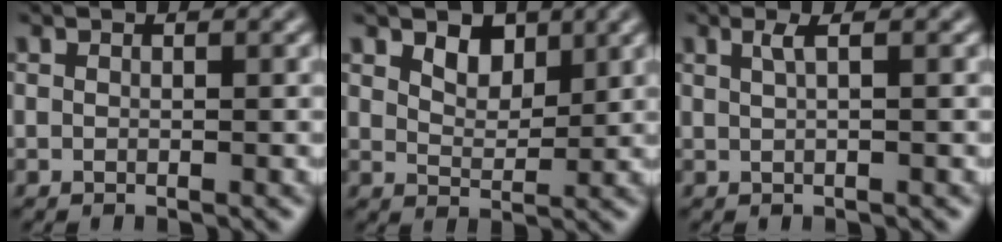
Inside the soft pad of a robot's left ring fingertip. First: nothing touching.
{"total": 2.7, "force": [1.7, 1.5, 1.4], "torque": [-0.030, -0.005, 0.028]}
{"total": 1.5, "force": [0.6, 0.5, 1.3], "torque": [-0.020, 0.002, 0.007]}